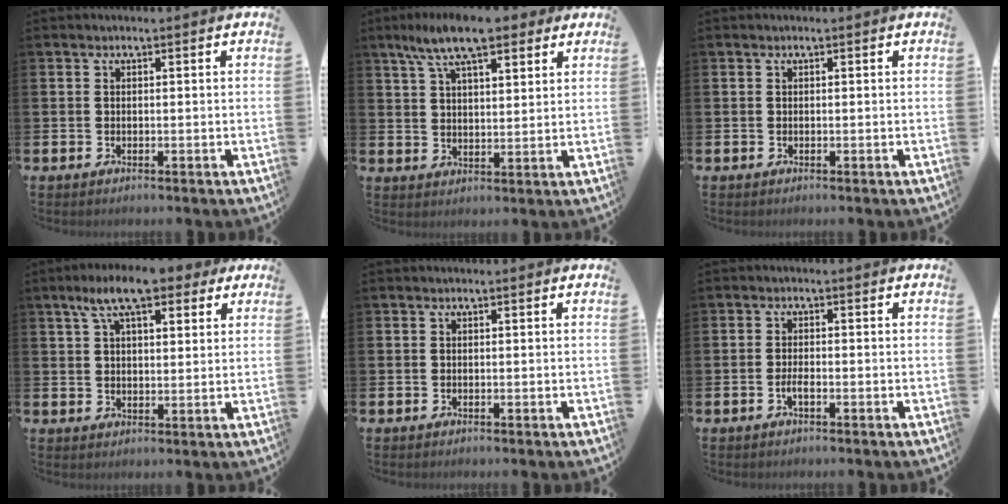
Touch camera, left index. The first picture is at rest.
{"total": 9.5, "force": [7.6, 2.6, 5.1], "torque": [-0.108, -0.016, 0.138]}
{"total": 0.0}
{"total": 8.9, "force": [6.6, 3.1, 5.1], "torque": [-0.098, -0.011, 0.117]}
{"total": 0.0}
{"total": 1.4, "force": [-0.7, 0.4, 1.2], "torque": [-0.031, 0.002, -0.011]}